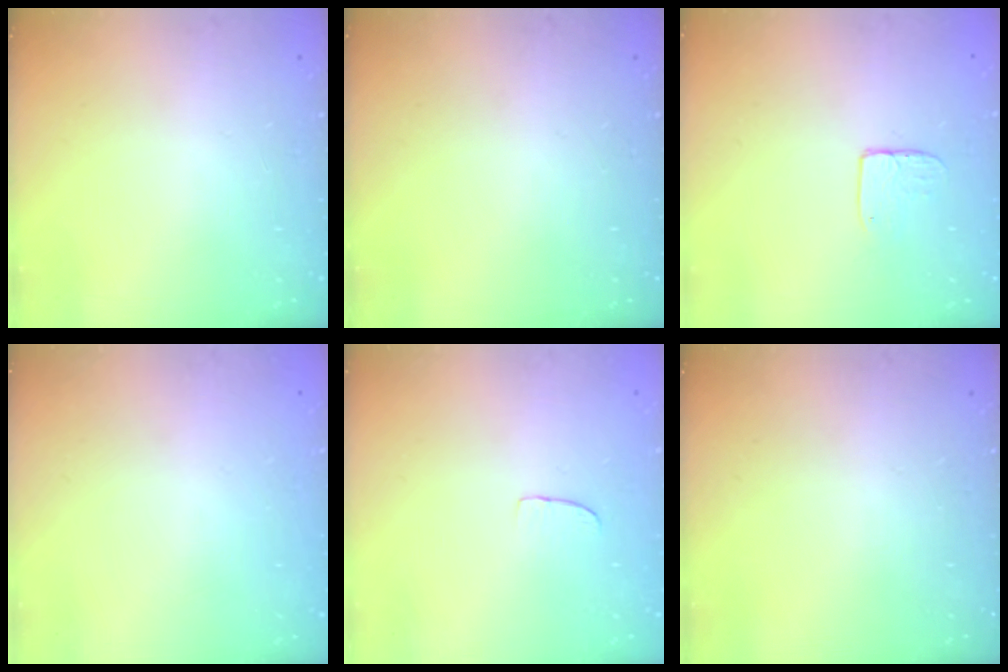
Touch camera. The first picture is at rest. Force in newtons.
{"total": 0.0}
{"total": 5.4, "press": 5.4, "slide": 0.4}
{"total": 0.0}
{"total": 2.6, "press": 2.6, "slide": 0.2}
{"total": 0.0}